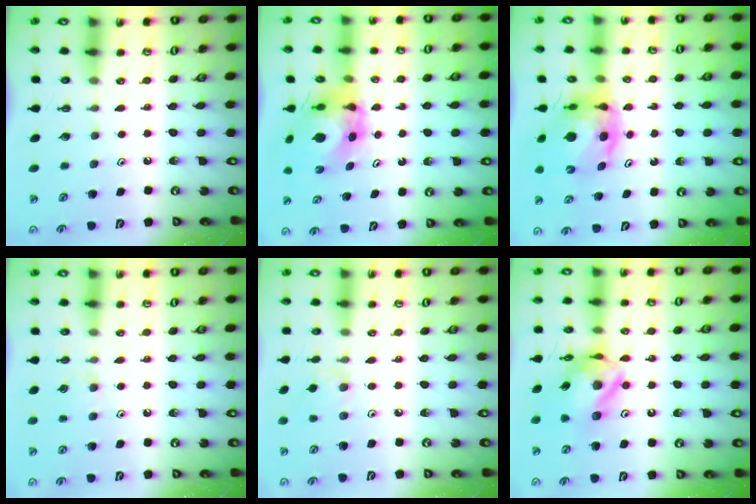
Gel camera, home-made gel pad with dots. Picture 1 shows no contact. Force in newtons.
{"total": 8.5, "press": 8.5, "slide": 0.7}
{"total": 11.1, "press": 11.1, "slide": 1.2}
{"total": 3.5, "press": 3.4, "slide": 0.6}
{"total": 3.2, "press": 3.2, "slide": 0.4}
{"total": 13.8, "press": 13.7, "slide": 1.5}